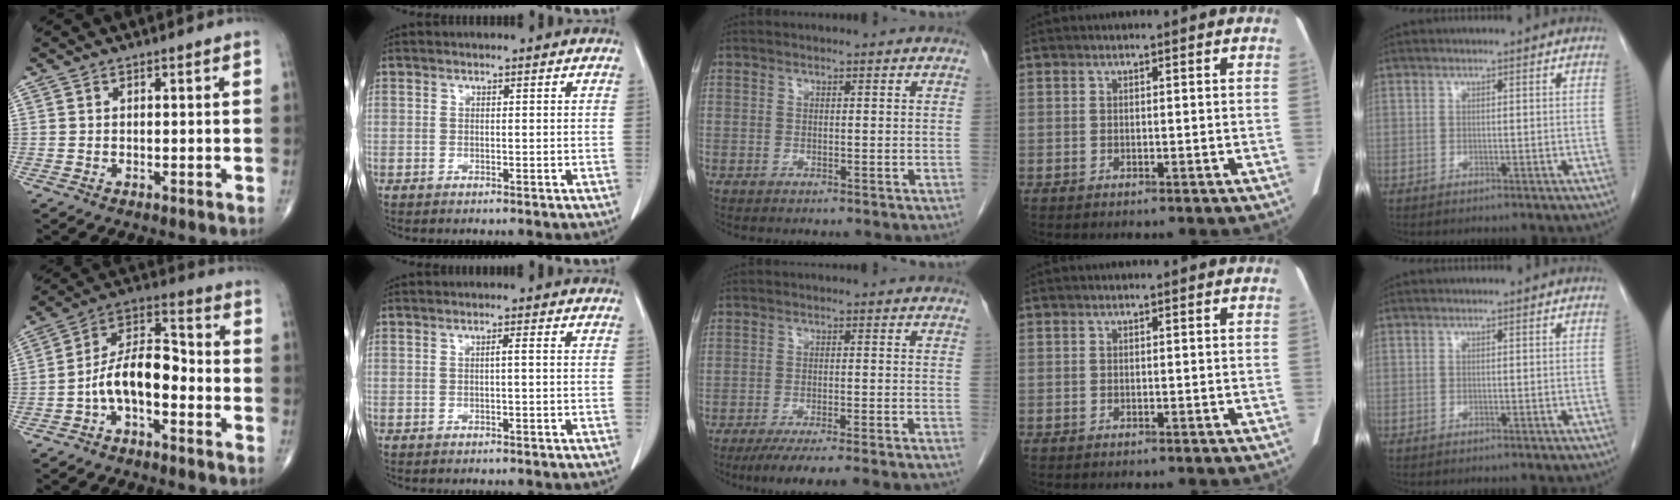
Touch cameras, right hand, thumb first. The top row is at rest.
{"thumb": {"total": 11.8, "force": [-3.4, 5.8, 9.7], "torque": [-0.166, 0.058, -0.072]}, "index": {"total": 0.9, "force": [-0.1, -0.1, 0.9], "torque": [-0.015, 0.002, -0.001]}, "middle": {"total": 15.3, "force": [-13.6, 0.2, 7.0], "torque": [-0.080, -0.029, -0.182]}}